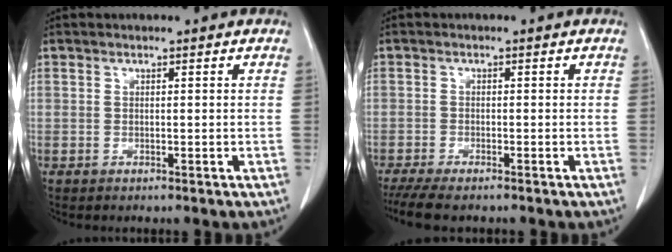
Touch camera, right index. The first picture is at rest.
{"total": 6.1, "force": [-5.0, 1.3, 3.3], "torque": [-0.052, -0.013, -0.081]}